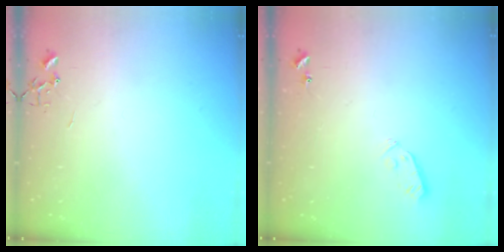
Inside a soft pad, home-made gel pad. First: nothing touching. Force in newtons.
{"total": 3.3, "press": 3.1, "slide": 1.0}